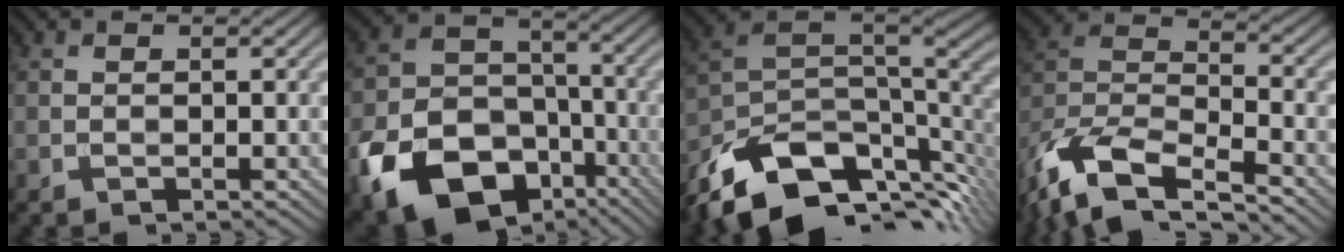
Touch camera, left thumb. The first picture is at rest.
{"total": 16.5, "force": [-8.6, 11.2, 8.6], "torque": [-0.189, -0.048, -0.149]}
{"total": 14.3, "force": [-8.1, 7.0, 9.4], "torque": [-0.211, -0.019, -0.130]}
{"total": 13.6, "force": [-9.6, 5.1, 8.2], "torque": [-0.187, -0.016, -0.183]}